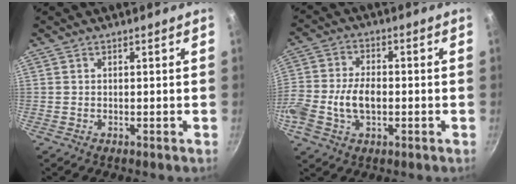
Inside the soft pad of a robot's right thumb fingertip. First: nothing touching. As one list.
[{"total": 10.3, "force": [-2.1, 6.5, 7.7], "torque": [-0.150, 0.026, -0.049]}]